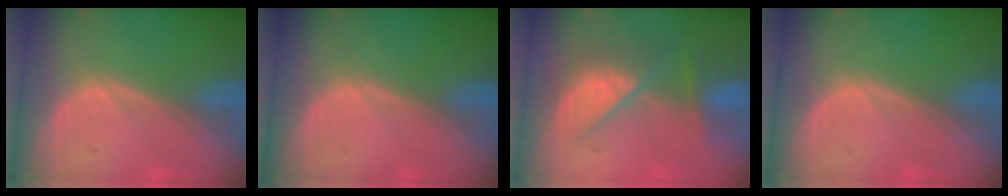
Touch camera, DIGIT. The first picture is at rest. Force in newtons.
{"total": 0.0}
{"total": 7.4, "press": 7.4, "slide": 0.5}
{"total": 0.0}